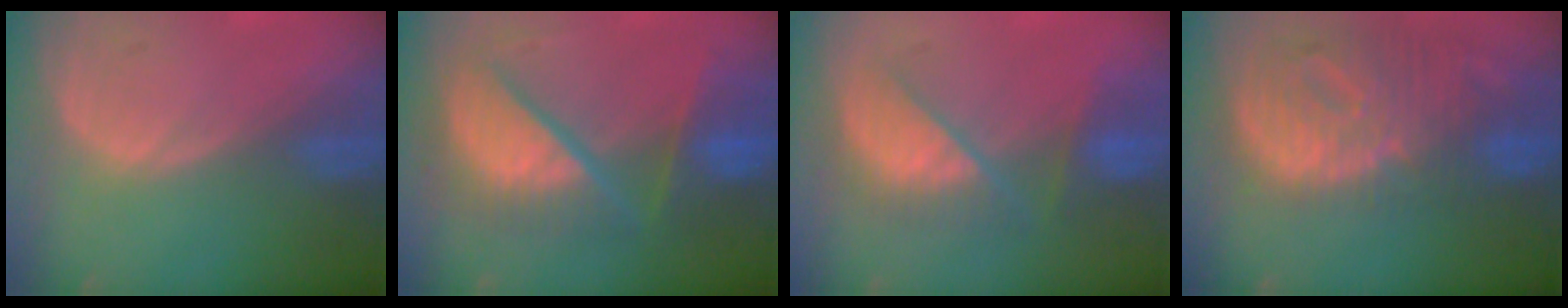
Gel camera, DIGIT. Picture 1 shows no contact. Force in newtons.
{"total": 10.7, "press": 10.6, "slide": 1.4}
{"total": 7.3, "press": 7.2, "slide": 0.6}
{"total": 12.6, "press": 10.8, "slide": 6.4}